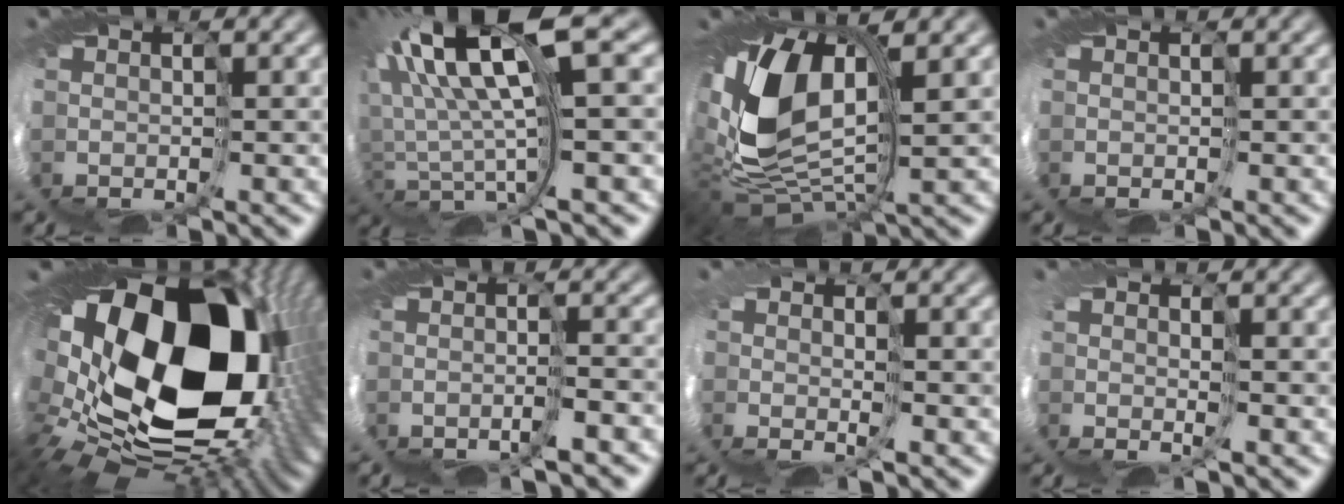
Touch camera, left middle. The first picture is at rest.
{"total": 10.6, "force": [4.8, 2.6, 9.2], "torque": [-0.201, 0.010, 0.090]}
{"total": 10.5, "force": [1.9, 5.8, 8.5], "torque": [-0.215, -0.013, 0.030]}
{"total": 0.0}
{"total": 18.9, "force": [1.7, 13.0, 13.6], "torque": [-0.302, -0.058, 0.062]}
{"total": 3.1, "force": [-2.4, -0.2, 1.9], "torque": [-0.031, -0.002, -0.029]}
{"total": 1.6, "force": [-0.3, 0.8, 1.4], "torque": [-0.038, -0.010, -0.001]}
{"total": 1.0, "force": [-0.2, 0.1, 1.0], "torque": [-0.031, -0.009, -0.004]}